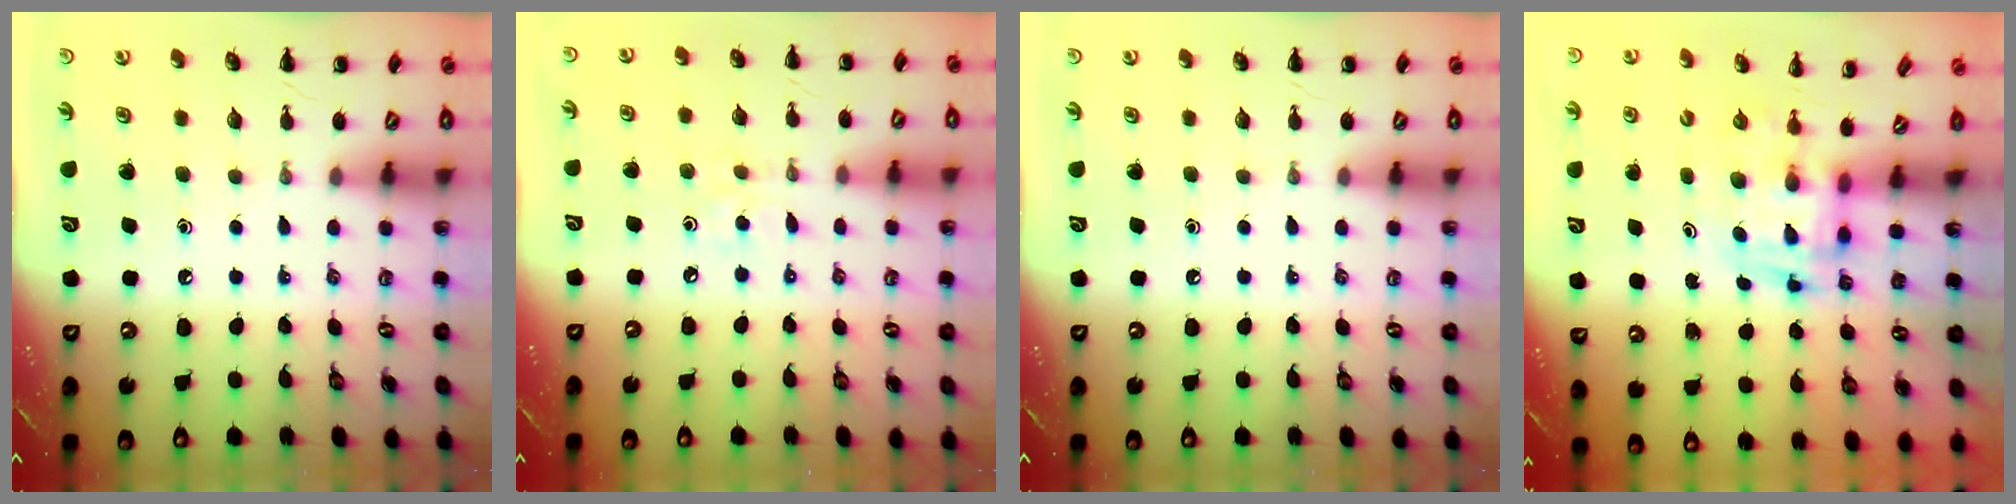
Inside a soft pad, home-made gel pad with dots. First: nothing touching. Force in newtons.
{"total": 2.2, "press": 2.1, "slide": 0.6}
{"total": 0.0}
{"total": 3.4, "press": 3.4, "slide": 0.6}